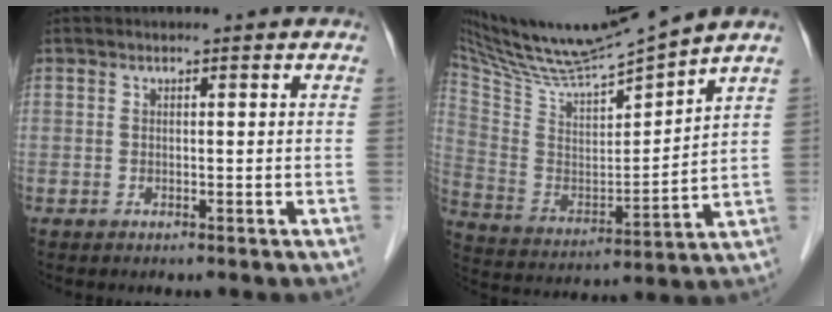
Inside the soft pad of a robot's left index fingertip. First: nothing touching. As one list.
[{"total": 18.3, "force": [16.7, -0.5, 7.7], "torque": [-0.146, -0.015, 0.298]}]